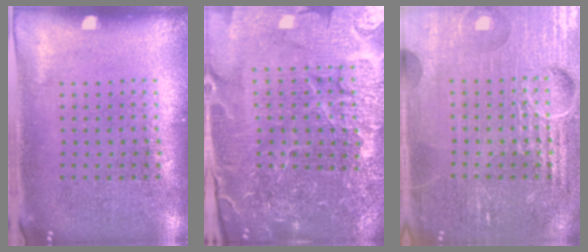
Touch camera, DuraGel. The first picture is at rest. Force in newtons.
{"total": 5.4, "press": 5.1, "slide": 1.8}
{"total": 6.8, "press": 6.8, "slide": 0.8}